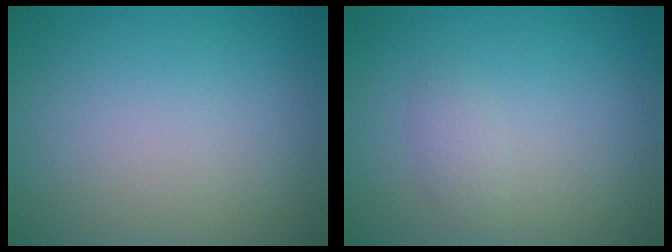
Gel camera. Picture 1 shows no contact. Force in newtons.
{"total": 1.1, "press": 1.1, "slide": 0.0}